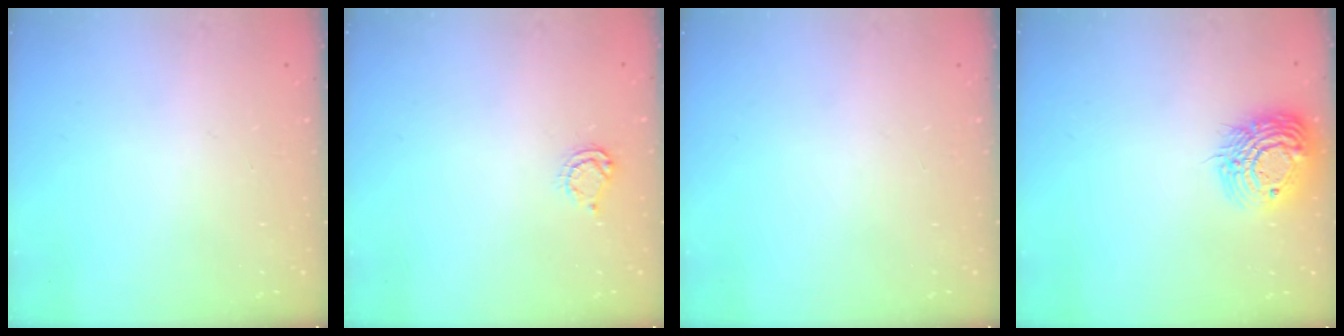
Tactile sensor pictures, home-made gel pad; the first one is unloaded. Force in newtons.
{"total": 4.9, "press": 4.8, "slide": 0.5}
{"total": 0.0}
{"total": 15.3, "press": 15.2, "slide": 1.3}